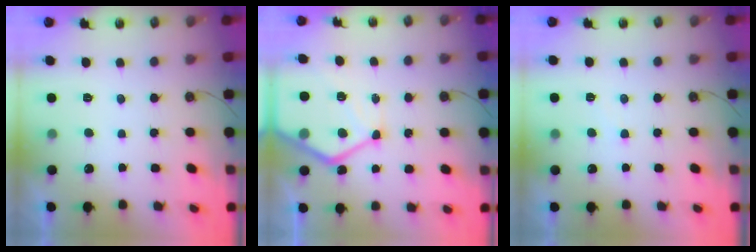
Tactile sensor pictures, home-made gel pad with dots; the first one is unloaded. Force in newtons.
{"total": 14.3, "press": 14.3, "slide": 0.9}
{"total": 2.7, "press": 2.7, "slide": 0.4}